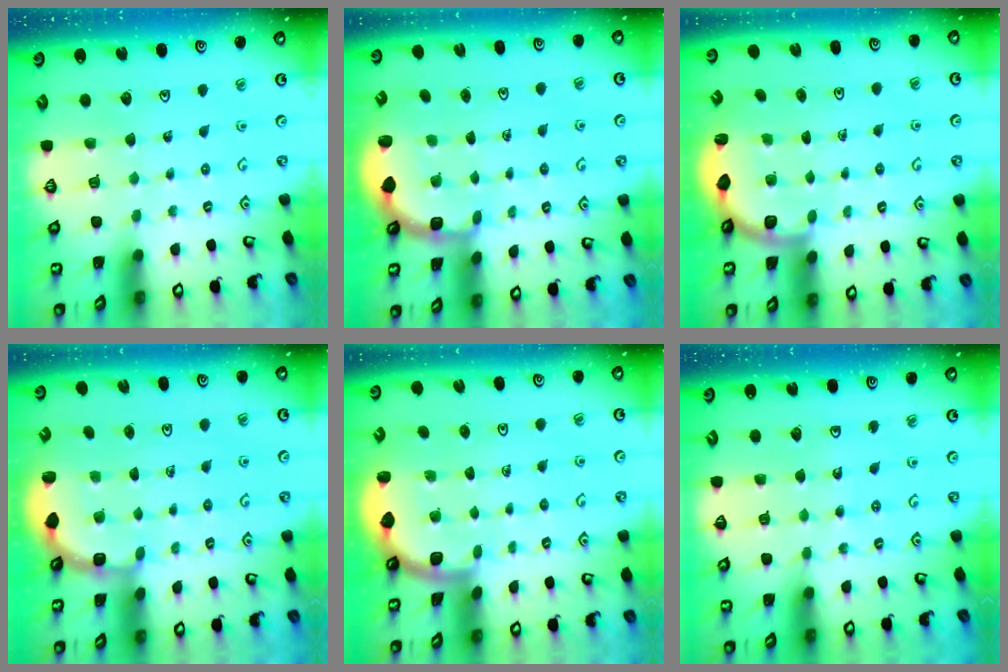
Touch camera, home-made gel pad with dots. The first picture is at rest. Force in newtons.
{"total": 2.8, "press": 2.3, "slide": 1.7}
{"total": 3.4, "press": 2.7, "slide": 2.1}
{"total": 3.0, "press": 2.3, "slide": 1.8}
{"total": 1.7, "press": 1.7, "slide": 0.1}
{"total": 3.7, "press": 2.8, "slide": 2.3}